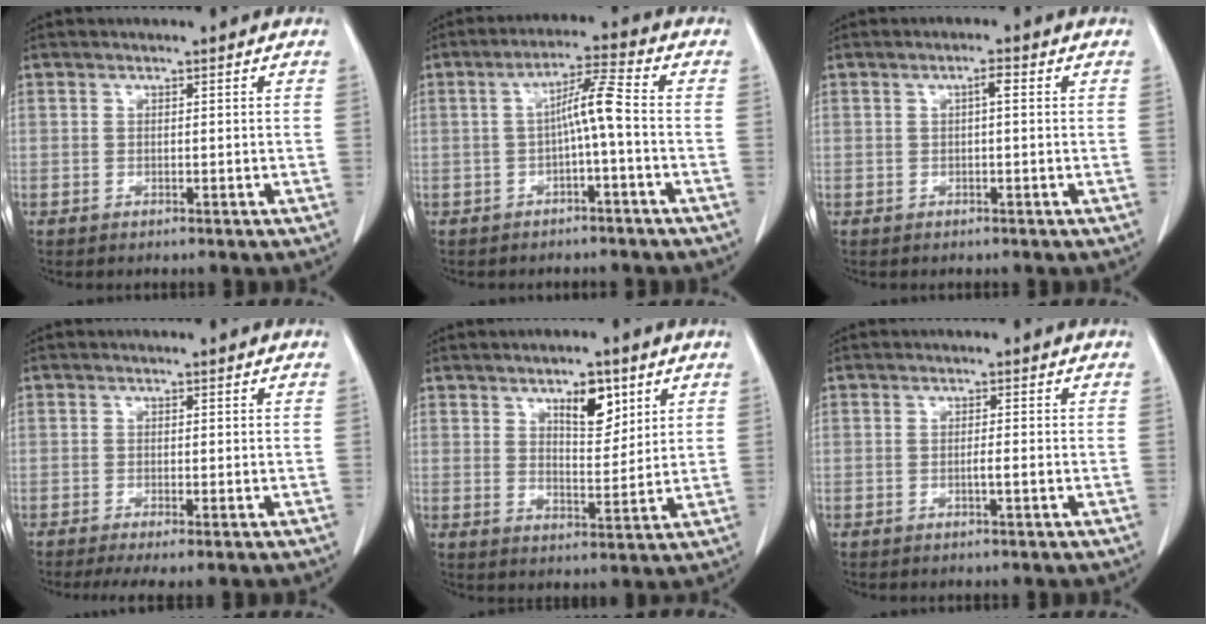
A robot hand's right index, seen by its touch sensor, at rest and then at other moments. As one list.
[{"total": 5.5, "force": [-0.9, -0.2, 5.4], "torque": [-0.094, 0.020, -0.015]}, {"total": 1.6, "force": [0.3, 0.2, 1.6], "torque": [-0.025, 0.004, 0.003]}, {"total": 3.6, "force": [-2.5, 0.4, 2.6], "torque": [-0.042, -0.011, -0.039]}, {"total": 6.4, "force": [3.5, 2.5, 4.8], "torque": [-0.076, -0.003, 0.058]}, {"total": 1.3, "force": [-0.5, -0.1, 1.2], "torque": [-0.023, -0.001, -0.009]}]